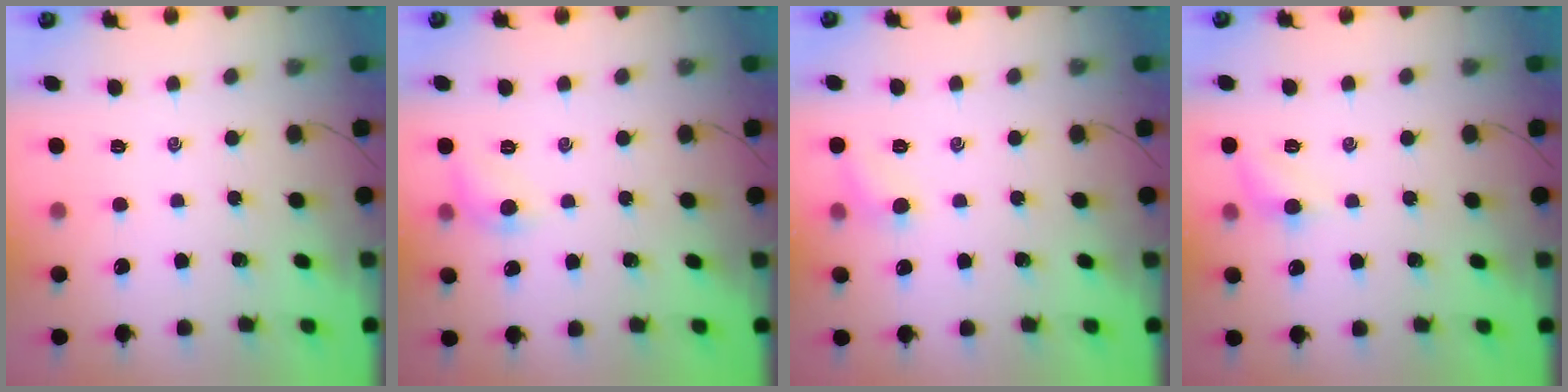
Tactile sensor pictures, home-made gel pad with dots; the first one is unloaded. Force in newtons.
{"total": 6.6, "press": 6.5, "slide": 1.5}
{"total": 5.6, "press": 5.3, "slide": 1.8}
{"total": 5.6, "press": 5.4, "slide": 1.1}